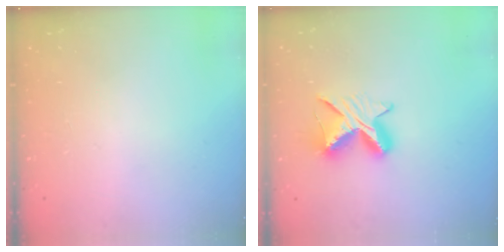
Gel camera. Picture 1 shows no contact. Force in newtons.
{"total": 9.3, "press": 9.3, "slide": 0.2}